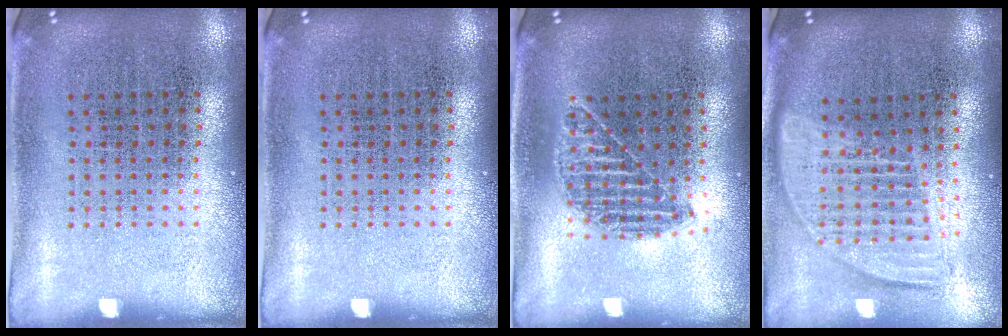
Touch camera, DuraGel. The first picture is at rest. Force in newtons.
{"total": 0.0}
{"total": 1.2, "press": 1.1, "slide": 0.5}
{"total": 1.8, "press": 1.6, "slide": 1.0}